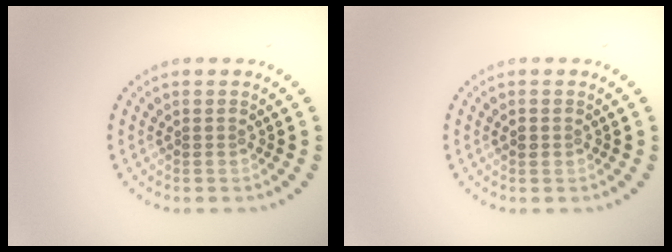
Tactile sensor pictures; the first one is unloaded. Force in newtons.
{"total": 1.1, "press": 1.1, "slide": 0.1}